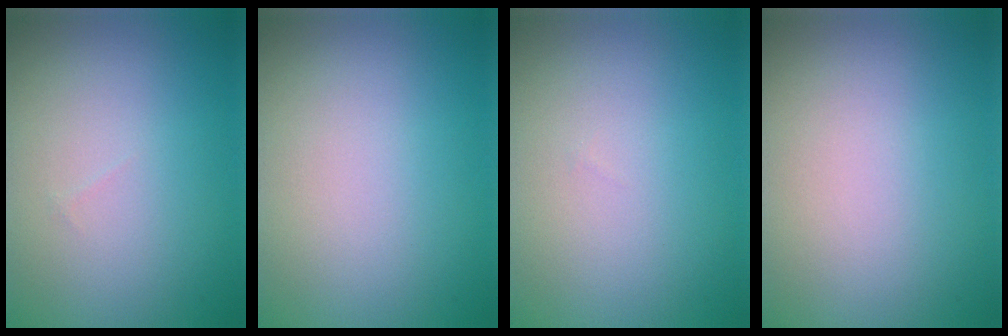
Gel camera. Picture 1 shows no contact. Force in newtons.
{"total": 0.0}
{"total": 0.0}
{"total": 0.0}